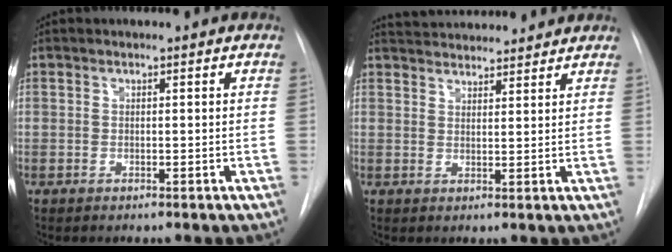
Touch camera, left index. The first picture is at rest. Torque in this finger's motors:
{"motor_torque": [-0.12, -0.49, 0.03, 0.01]}